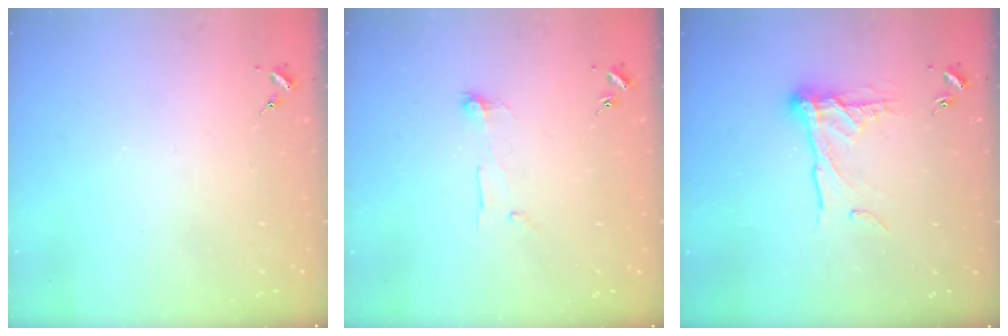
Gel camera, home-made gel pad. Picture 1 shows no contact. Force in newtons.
{"total": 6.2, "press": 6.2, "slide": 0.4}
{"total": 13.3, "press": 13.2, "slide": 1.2}